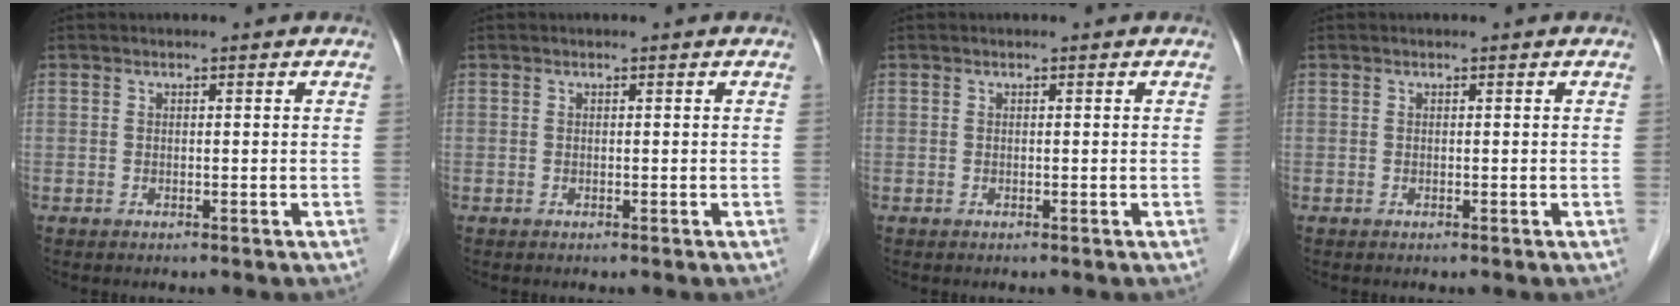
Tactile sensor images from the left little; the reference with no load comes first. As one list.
[{"total": 0.0}, {"total": 0.0}, {"total": 0.0}]